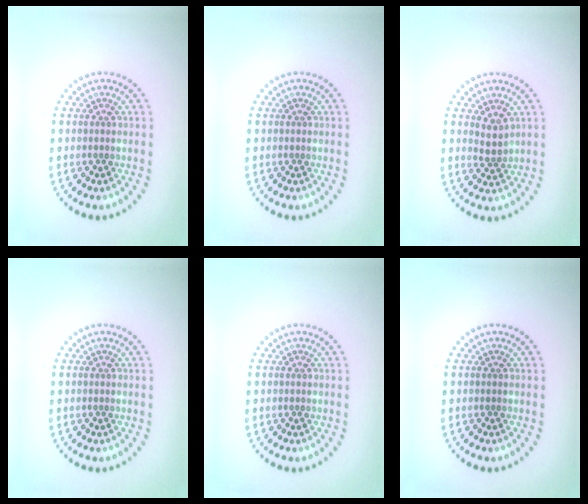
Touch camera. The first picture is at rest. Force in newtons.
{"total": 0.0}
{"total": 1.6, "press": 1.2, "slide": 1.1}
{"total": 0.0}
{"total": 0.0}
{"total": 0.0}